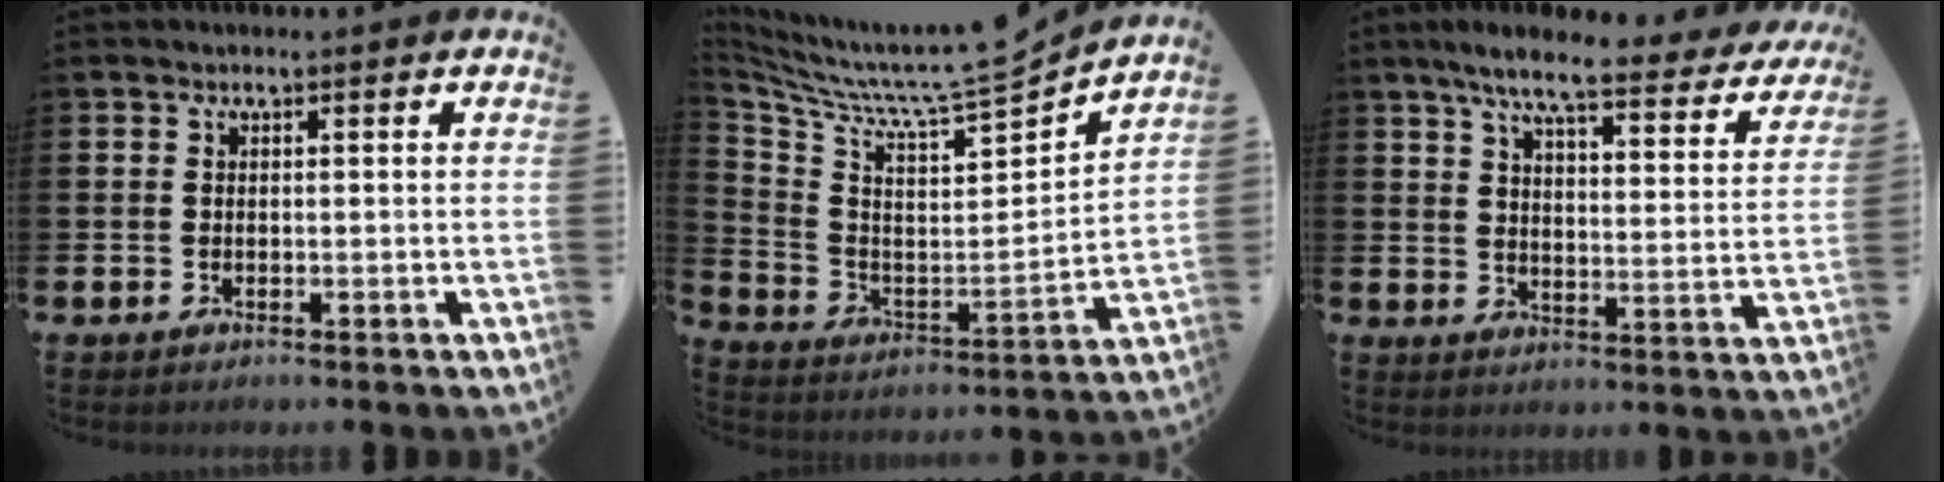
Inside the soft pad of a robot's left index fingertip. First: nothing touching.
{"total": 7.8, "force": [7.2, 0.8, 3.1], "torque": [-0.091, -0.072, 0.113]}
{"total": 7.6, "force": [6.4, 0.9, 4.0], "torque": [-0.087, -0.038, 0.102]}